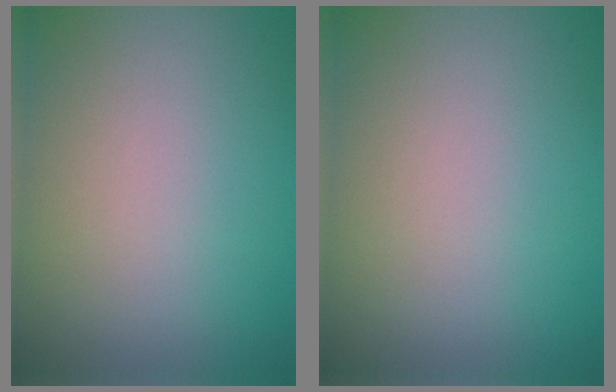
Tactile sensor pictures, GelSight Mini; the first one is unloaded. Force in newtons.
{"total": 0.0}